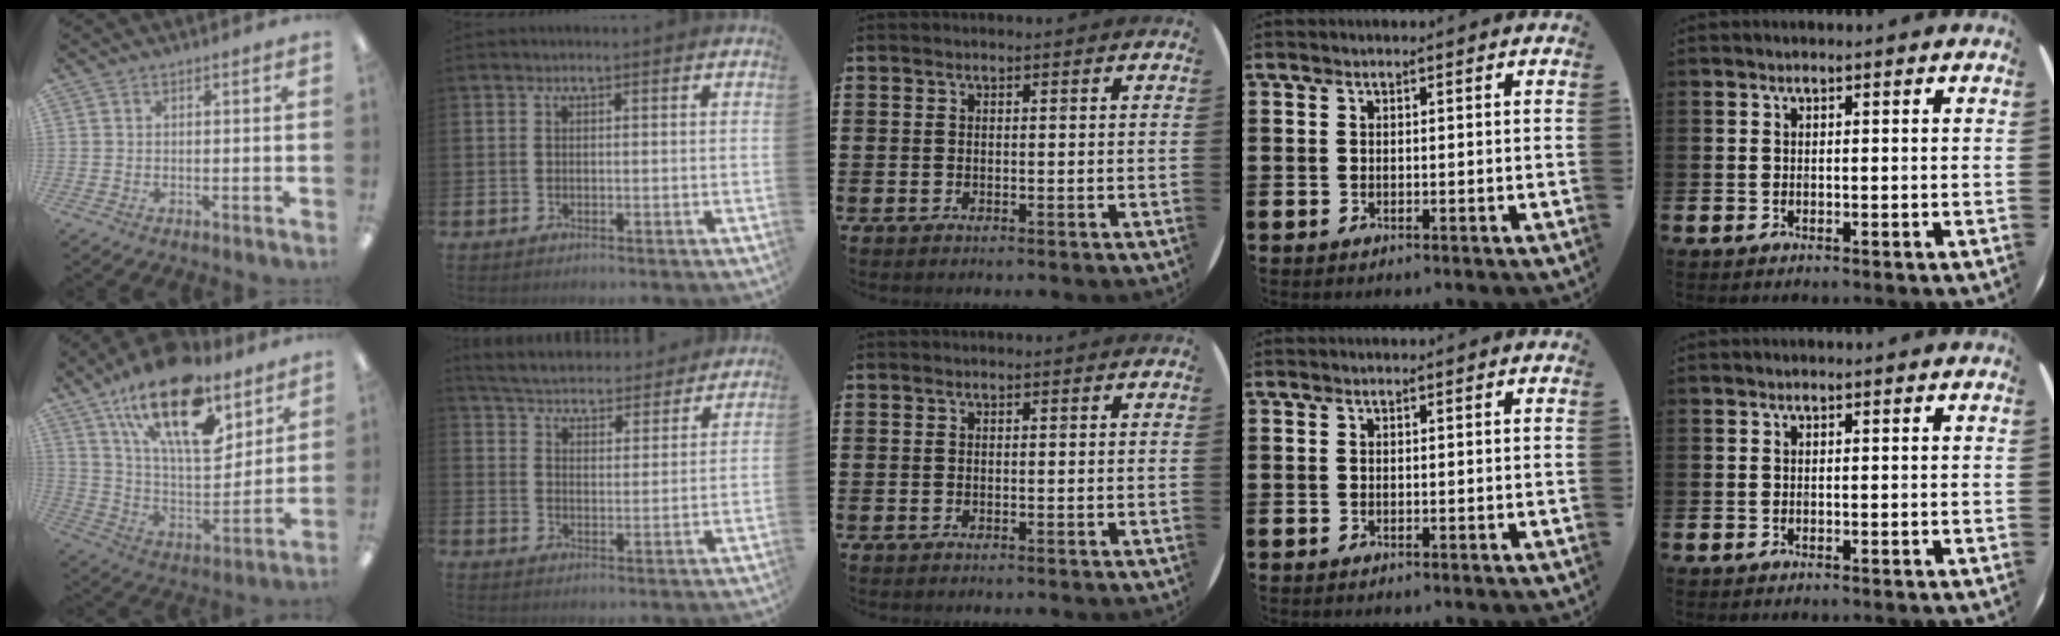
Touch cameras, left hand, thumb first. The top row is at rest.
{"thumb": {"total": 23.2, "force": [14.7, 9.8, 15.0], "torque": [-0.263, -0.081, 0.255]}, "index": {"total": 5.4, "force": [5.3, 0.8, 0.4], "torque": [-0.026, -0.044, 0.090]}}